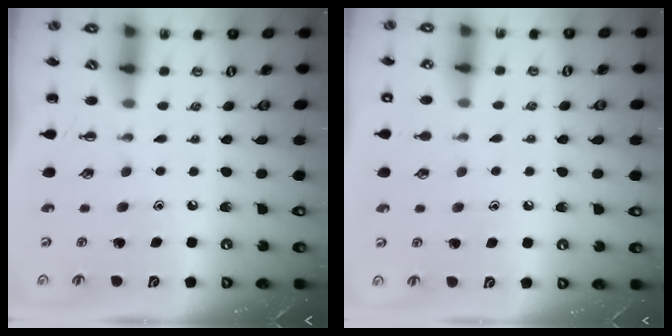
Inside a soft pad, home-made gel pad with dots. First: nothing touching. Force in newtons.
{"total": 6.0, "press": 5.6, "slide": 2.0}